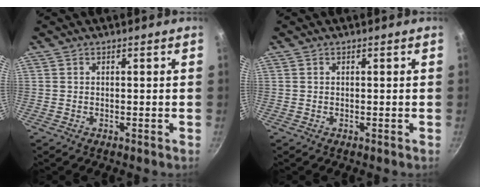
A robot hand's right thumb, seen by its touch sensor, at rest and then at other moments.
{"total": 0.0}